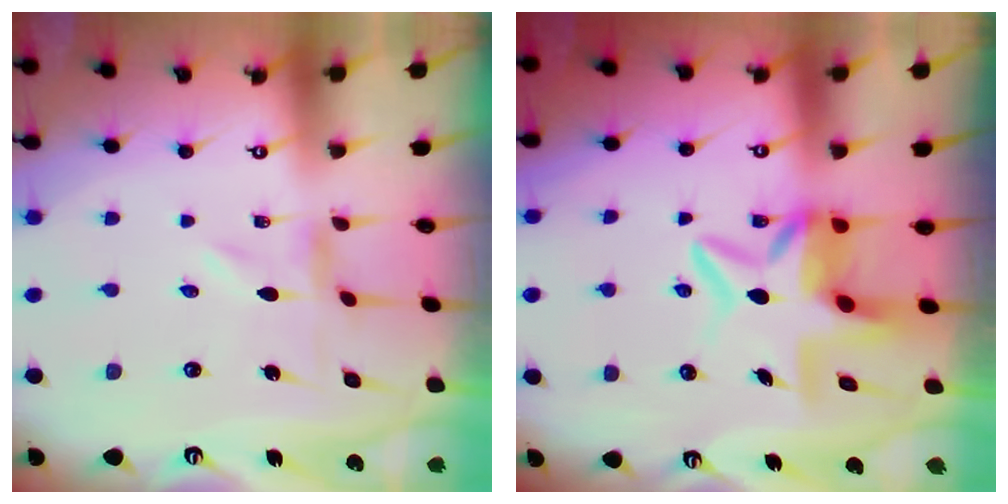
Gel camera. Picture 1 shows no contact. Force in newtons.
{"total": 10.0, "press": 10.0, "slide": 0.9}